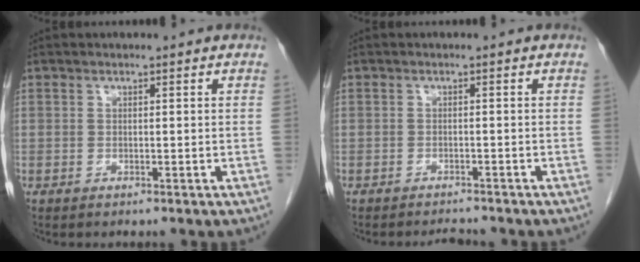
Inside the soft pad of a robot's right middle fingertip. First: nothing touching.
{"total": 2.3, "force": [-2.3, 0.1, 0.2], "torque": [-0.004, -0.008, -0.034]}